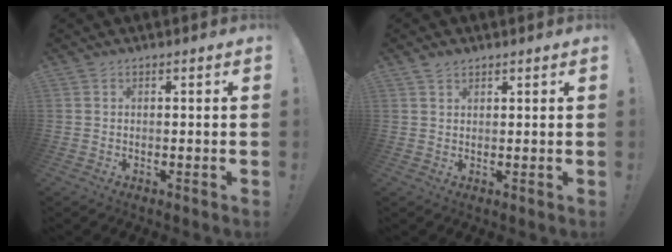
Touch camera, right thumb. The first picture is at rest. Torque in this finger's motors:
{"motor_torque": [-0.07, -0.02, 0.25, 0.06, 0.00]}